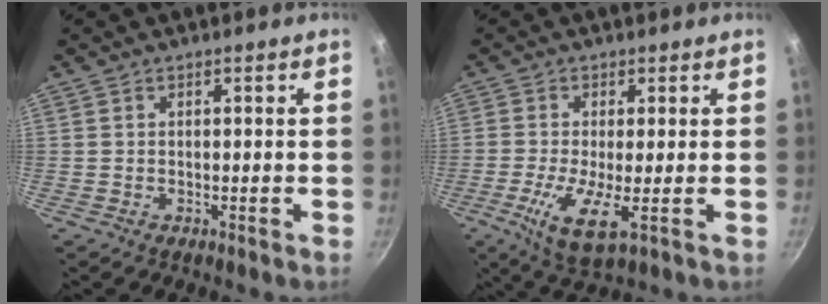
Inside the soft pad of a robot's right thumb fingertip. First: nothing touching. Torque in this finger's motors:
{"motor_torque": [-0.01, 0.25, 0.70, -0.26, 0.04]}